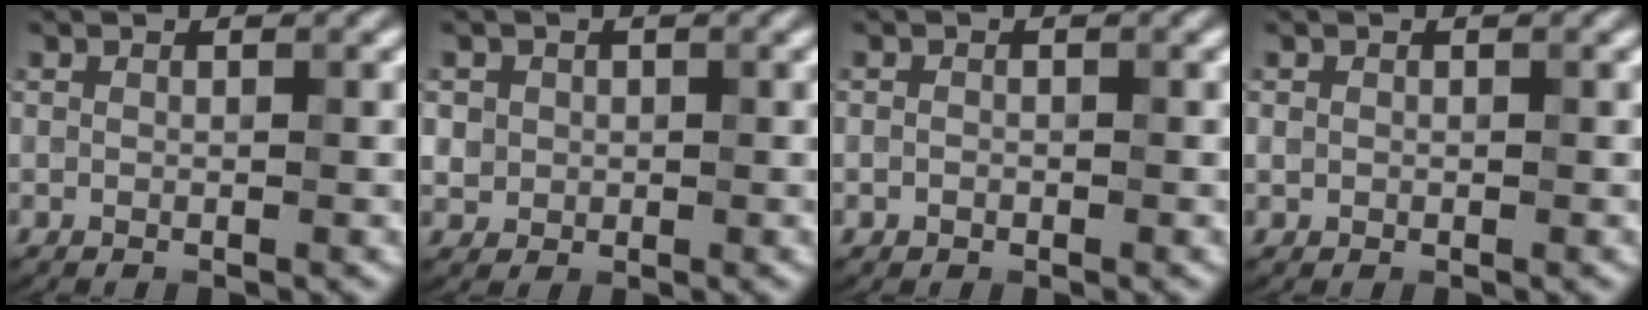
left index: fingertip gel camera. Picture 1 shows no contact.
{"total": 1.9, "force": [0.4, 1.8, 0.4], "torque": [-0.002, 0.002, 0.020]}
{"total": 0.6, "force": [-0.2, 0.5, 0.1], "torque": [0.000, -0.003, -0.005]}
{"total": 0.6, "force": [0.0, 0.6, 0.1], "torque": [0.003, -0.002, -0.001]}